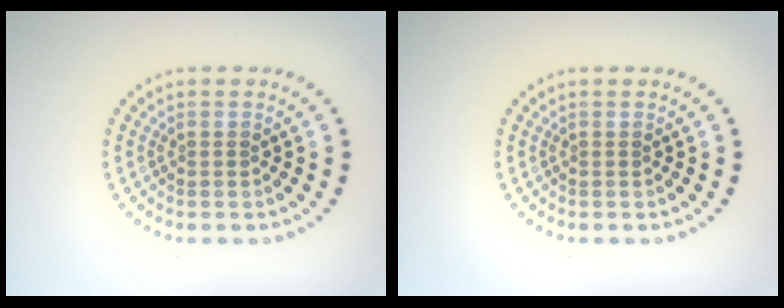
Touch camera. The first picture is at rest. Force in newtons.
{"total": 0.0}